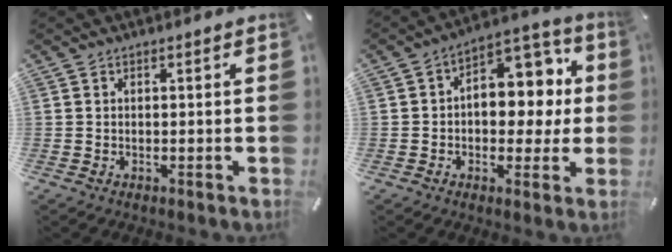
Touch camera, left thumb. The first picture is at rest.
{"total": 11.2, "force": [1.8, 8.4, 7.2], "torque": [-0.077, -0.021, 0.032]}